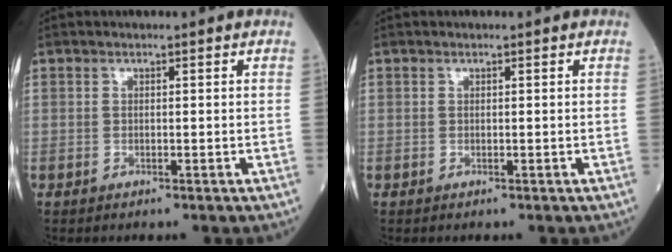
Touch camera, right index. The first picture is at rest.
{"total": 0.0}